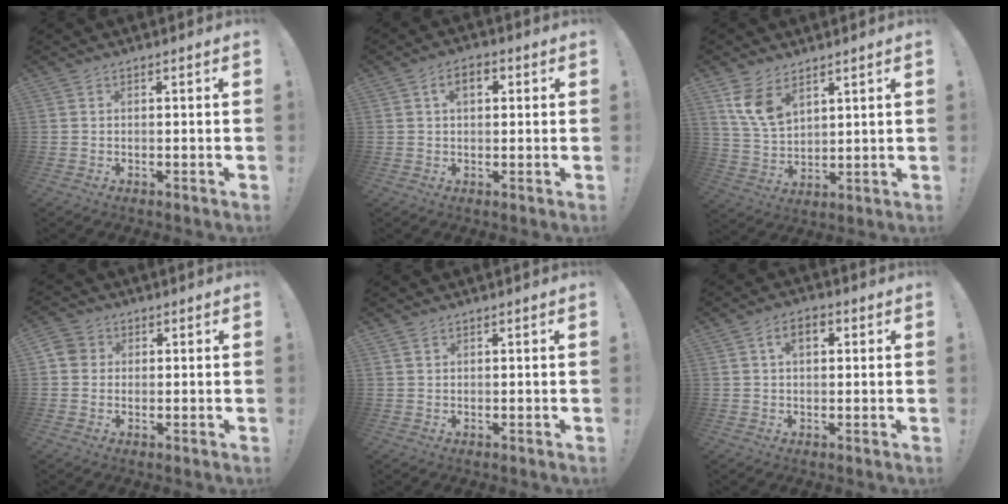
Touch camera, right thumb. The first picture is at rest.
{"total": 4.8, "force": [1.3, 2.9, 3.6], "torque": [-0.053, 0.005, 0.018]}
{"total": 9.7, "force": [5.9, 5.4, 5.5], "torque": [-0.102, -0.023, 0.117]}
{"total": 4.1, "force": [0.3, 3.8, 1.6], "torque": [-0.033, 0.015, 0.009]}
{"total": 1.1, "force": [0.8, 0.6, 0.4], "torque": [-0.006, 0.001, 0.016]}
{"total": 5.3, "force": [1.5, 3.1, 4.0], "torque": [-0.060, 0.006, 0.023]}